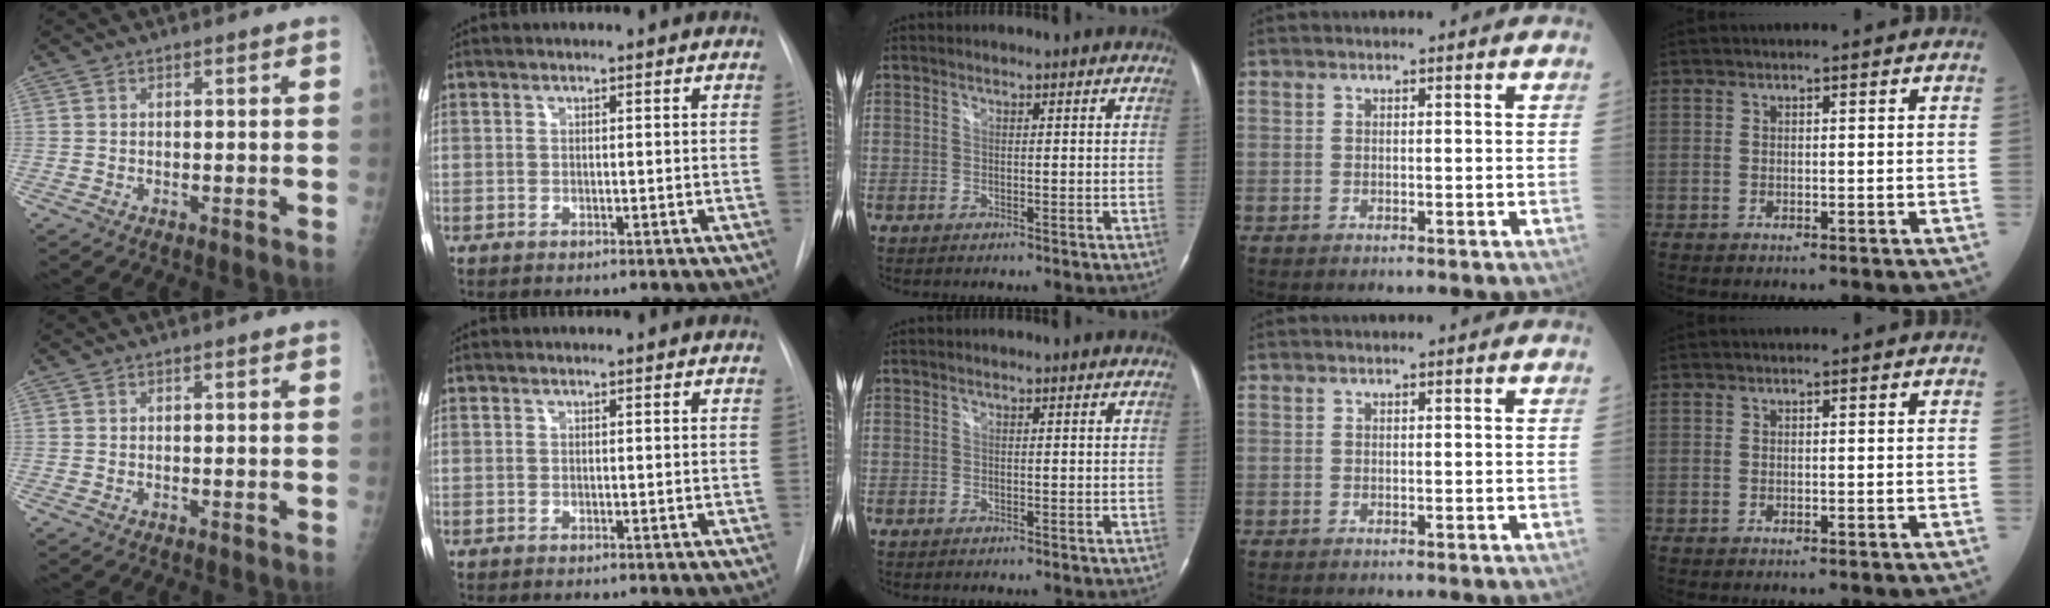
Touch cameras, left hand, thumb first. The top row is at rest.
{"index": {"total": 0.6, "force": [-0.6, -0.1, -0.1], "torque": [0.003, -0.006, -0.010]}}